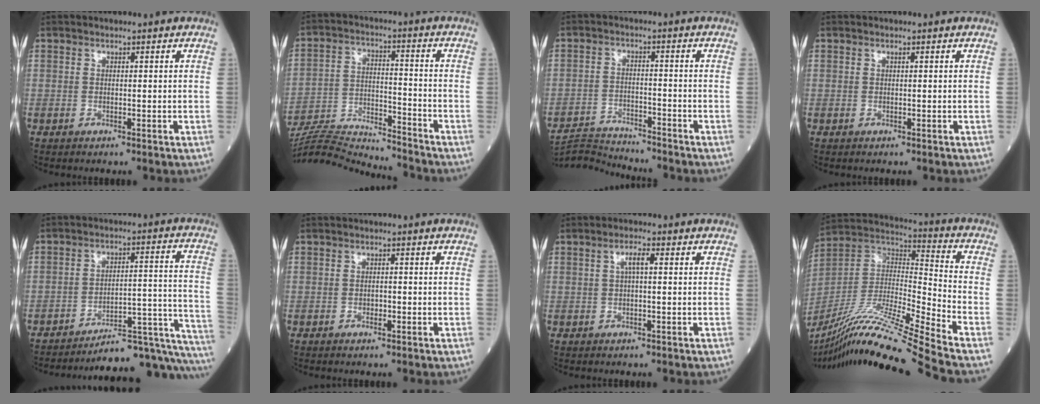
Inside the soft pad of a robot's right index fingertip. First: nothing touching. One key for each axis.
{"total": 15.8, "fx": -15.5, "fy": -0.6, "fz": 2.9, "tx": -0.053, "ty": 0.011, "tz": -0.254}
{"total": 6.2, "fx": -6.1, "fy": -0.7, "fz": -1.2, "tx": 0.013, "ty": -0.005, "tz": -0.108}
{"total": 0.0}
{"total": 19.0, "fx": -18.1, "fy": 1.6, "fz": 5.4, "tx": 0.001, "ty": 0.053, "tz": -0.238}
{"total": 0.9, "fx": -0.4, "fy": 0.5, "fz": 0.6, "tx": -0.011, "ty": 0.002, "tz": -0.003}
{"total": 2.2, "fx": 0.5, "fy": 0.2, "fz": 2.2, "tx": -0.042, "ty": 0.006, "tz": 0.011}
{"total": 24.7, "fx": -20.4, "fy": -2.8, "fz": 13.6, "tx": -0.259, "ty": -0.034, "tz": -0.366}